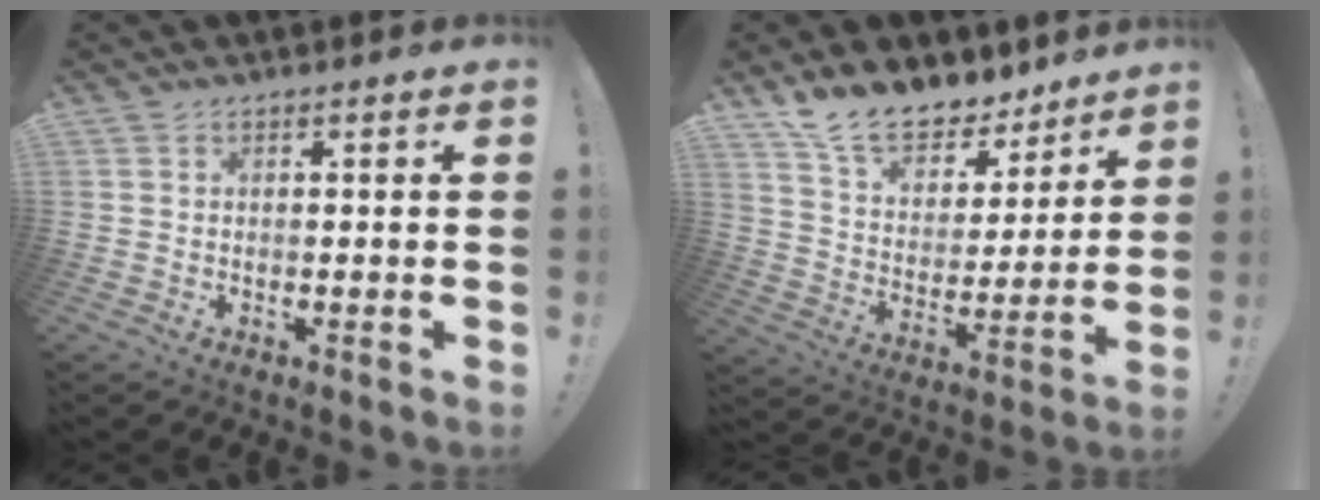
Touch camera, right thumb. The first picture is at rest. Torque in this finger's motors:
{"motor_torque": [0.25, 2.02, 0.92, 0.85, 0.04]}